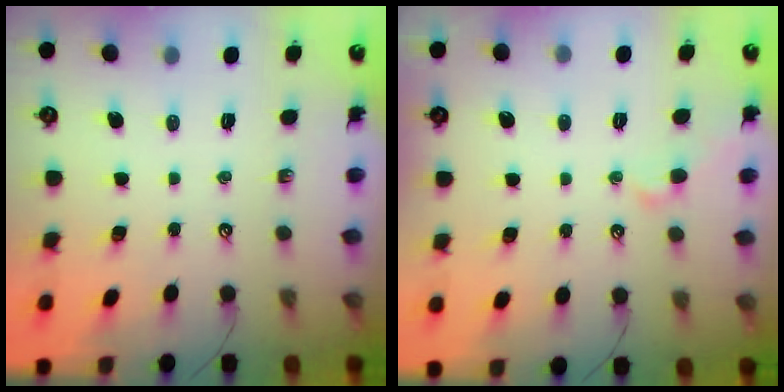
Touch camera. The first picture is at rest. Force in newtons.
{"total": 1.0, "press": 1.0, "slide": 0.1}